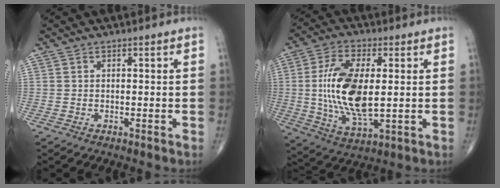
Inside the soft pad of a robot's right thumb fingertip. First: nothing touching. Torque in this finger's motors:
{"motor_torque": [2.51, 2.49, 1.79, -0.36, 0.23]}